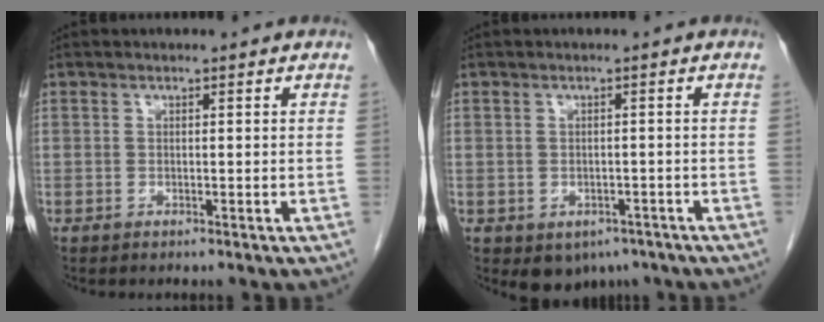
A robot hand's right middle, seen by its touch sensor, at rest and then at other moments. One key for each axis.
{"total": 4.5, "fx": -2.7, "fy": 3.1, "fz": 1.7, "tx": -0.017, "ty": -0.001, "tz": -0.028}